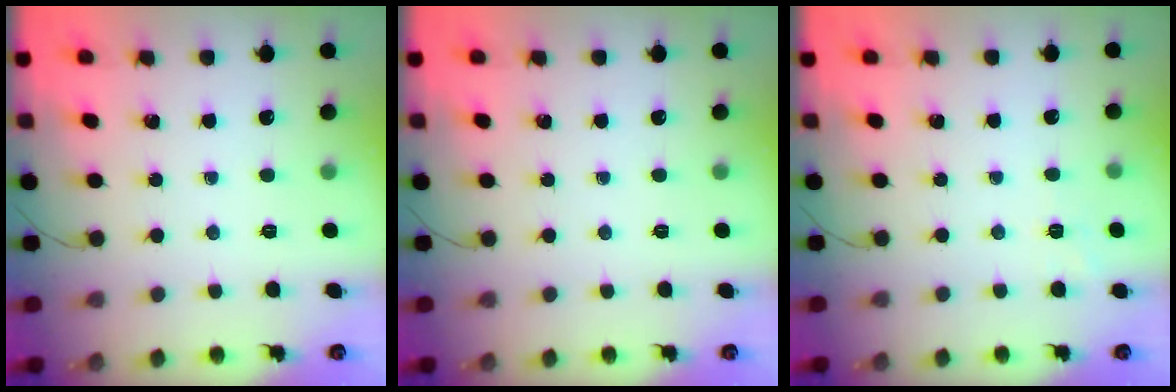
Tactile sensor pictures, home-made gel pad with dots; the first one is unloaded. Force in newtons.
{"total": 0.0}
{"total": 2.0, "press": 1.4, "slide": 1.4}